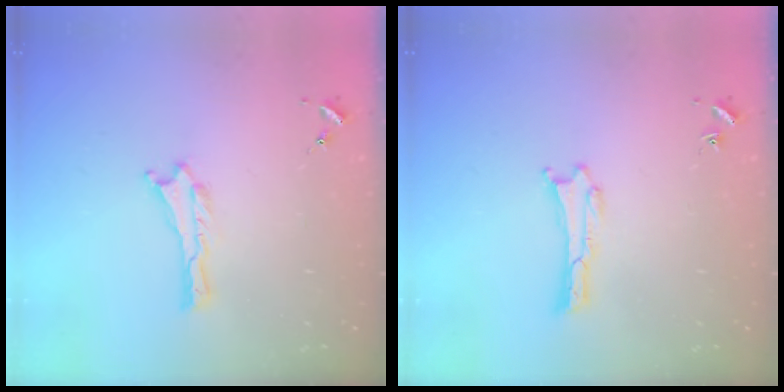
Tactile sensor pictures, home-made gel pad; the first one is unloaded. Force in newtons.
{"total": 0.0}